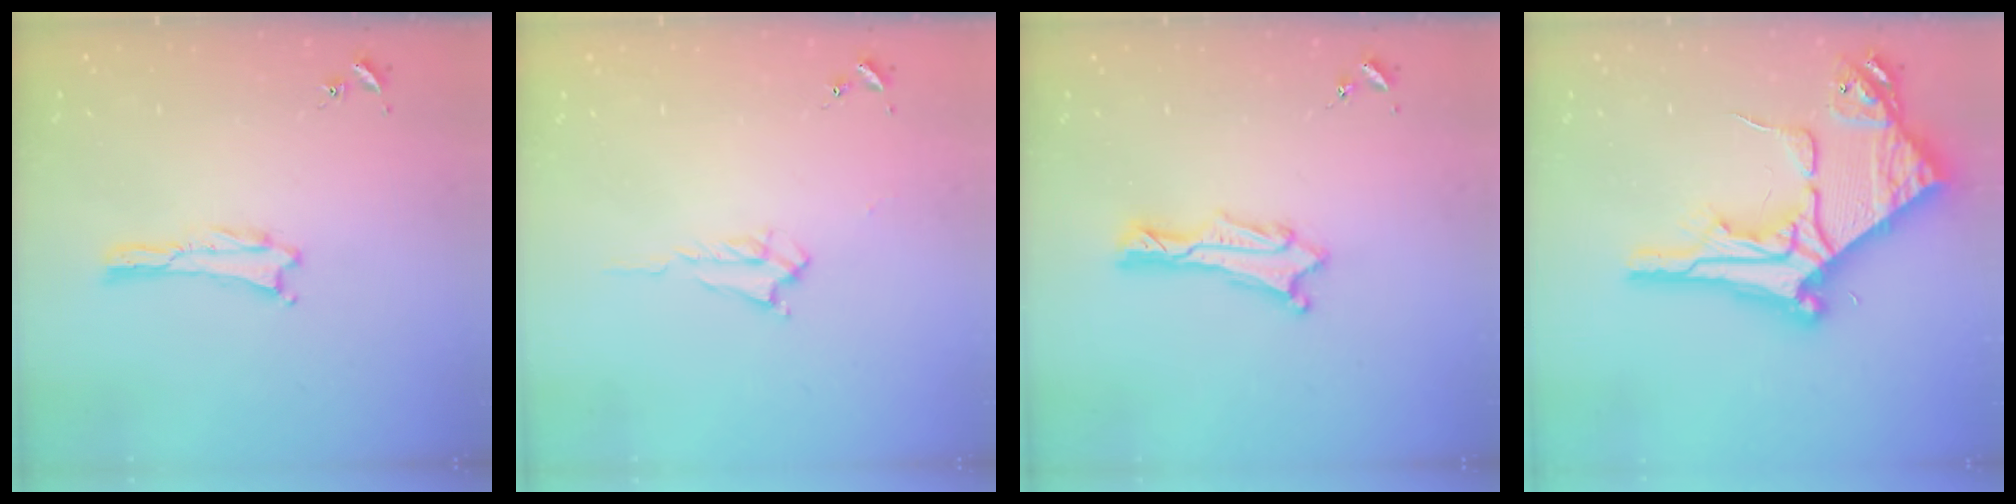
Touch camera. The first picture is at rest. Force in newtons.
{"total": 1.7, "press": 1.7, "slide": 0.3}
{"total": 1.3, "press": 1.3, "slide": 0.1}
{"total": 13.6, "press": 13.5, "slide": 1.1}